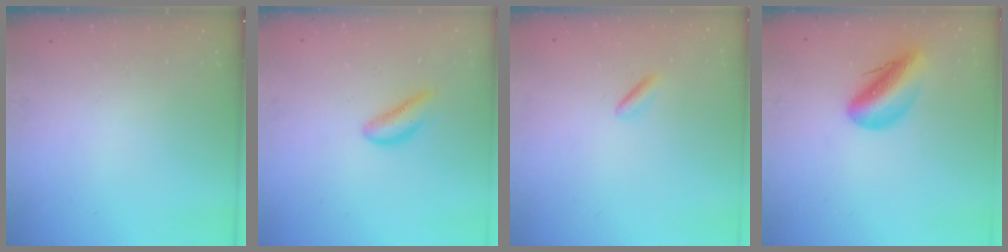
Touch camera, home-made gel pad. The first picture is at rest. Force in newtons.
{"total": 3.0, "press": 3.0, "slide": 0.1}
{"total": 0.6, "press": 0.0, "slide": 0.6}
{"total": 12.0, "press": 11.5, "slide": 3.6}